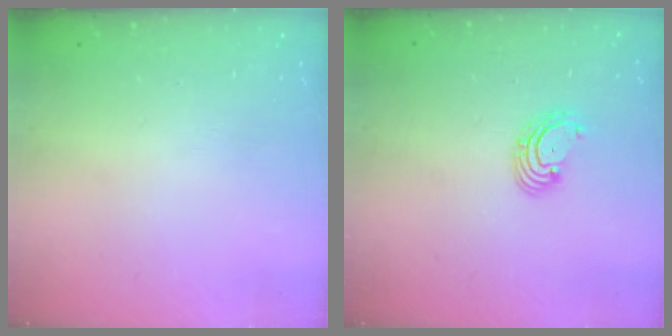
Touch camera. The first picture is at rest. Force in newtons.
{"total": 2.9, "press": 2.9, "slide": 0.3}